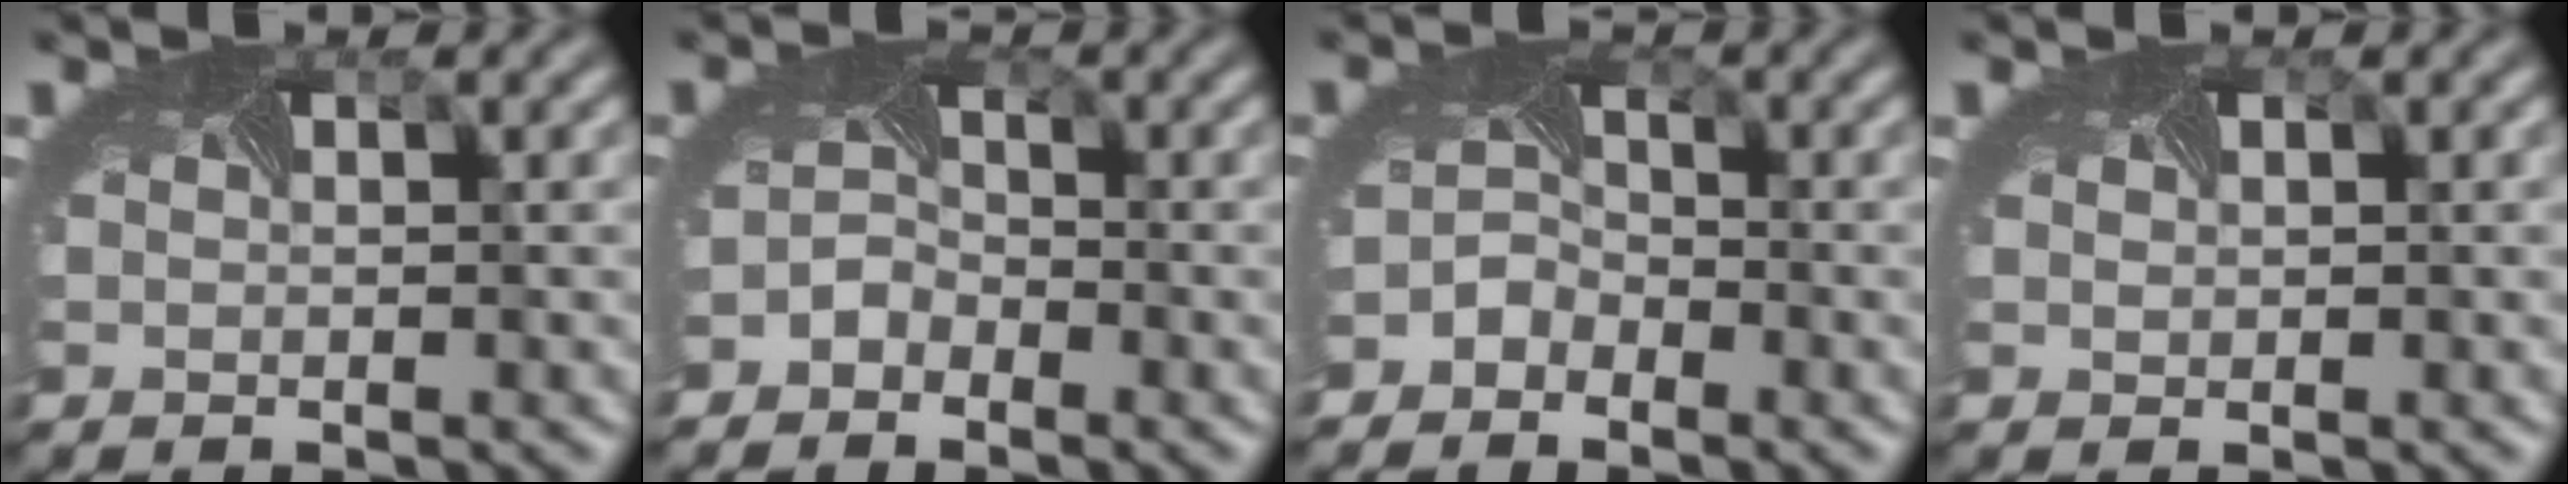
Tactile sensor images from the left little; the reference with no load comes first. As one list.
[{"total": 1.9, "force": [-1.7, 0.9, 0.1], "torque": [-0.009, -0.002, -0.039]}, {"total": 2.1, "force": [-1.9, 1.0, 0.1], "torque": [-0.007, -0.003, -0.042]}, {"total": 0.8, "force": [0.5, 0.5, 0.2], "torque": [-0.005, -0.004, 0.010]}]